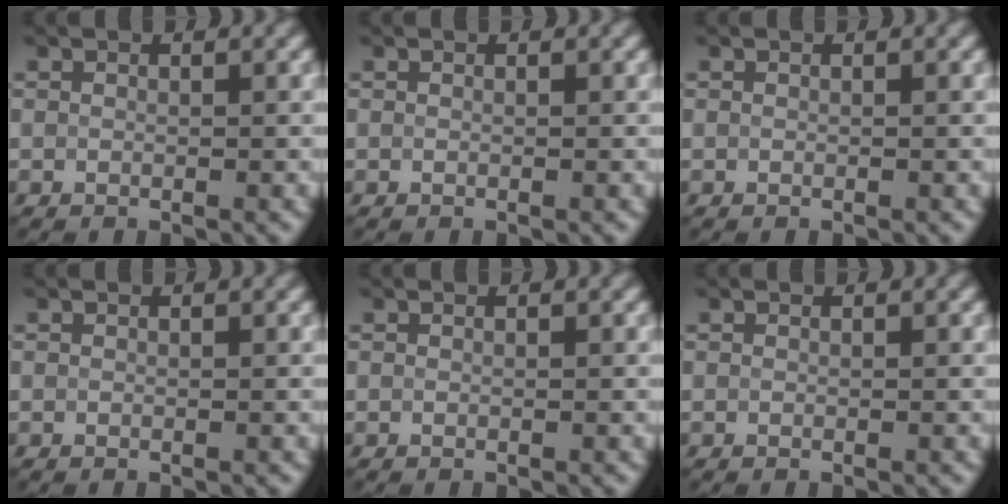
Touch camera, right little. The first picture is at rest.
{"total": 0.0}
{"total": 0.0}
{"total": 0.0}
{"total": 0.0}
{"total": 0.0}